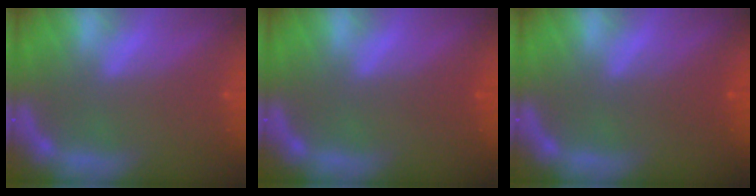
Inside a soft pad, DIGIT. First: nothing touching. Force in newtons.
{"total": 1.0}
{"total": 2.0}